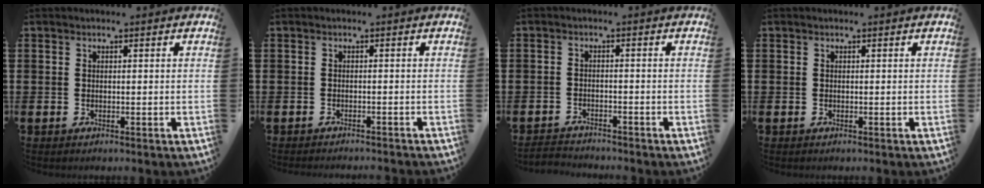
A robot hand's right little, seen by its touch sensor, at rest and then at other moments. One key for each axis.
{"total": 0.8, "fx": -0.8, "fy": -0.2, "fz": 0.0, "tx": 0.001, "ty": 0.000, "tz": -0.016}
{"total": 1.9, "fx": -1.9, "fy": 0.1, "fz": -0.2, "tx": -0.002, "ty": 0.003, "tz": -0.042}
{"total": 0.0}